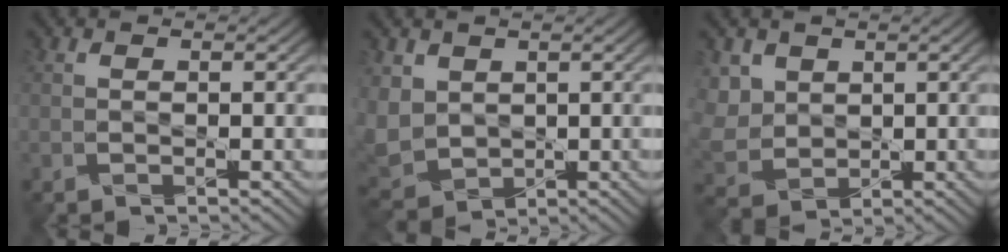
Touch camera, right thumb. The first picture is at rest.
{"total": 5.4, "force": [0.9, 4.5, 3.0], "torque": [-0.104, -0.014, 0.020]}
{"total": 4.1, "force": [1.7, 3.4, 1.3], "torque": [-0.052, -0.010, 0.041]}